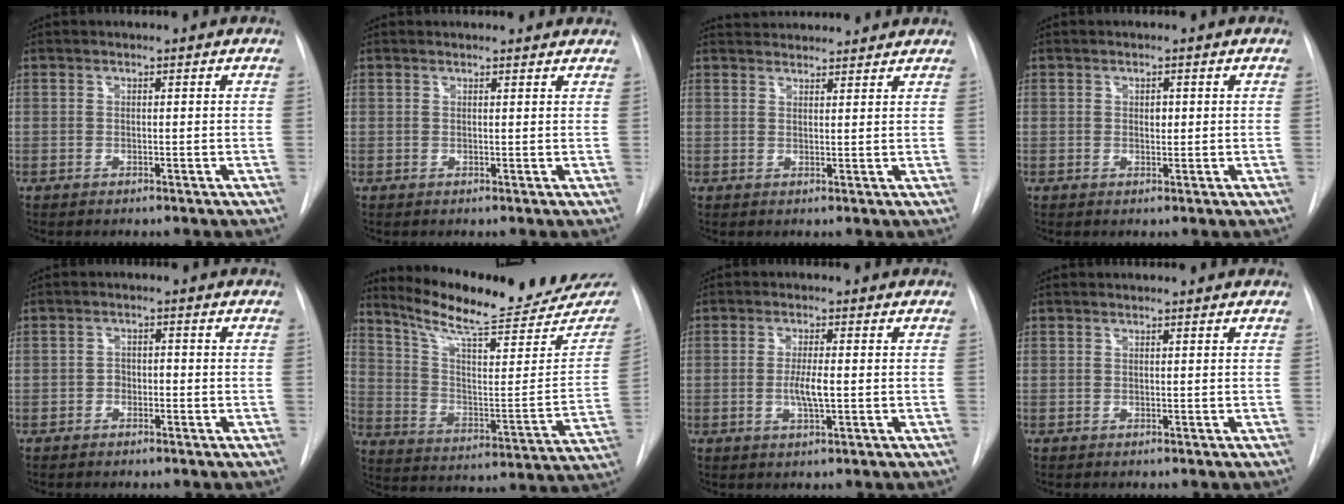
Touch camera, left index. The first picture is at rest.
{"total": 4.1, "force": [3.9, 0.8, 0.6], "torque": [-0.005, 0.008, 0.033]}
{"total": 7.6, "force": [7.4, 1.2, 1.5], "torque": [-0.022, 0.028, 0.097]}
{"total": 1.1, "force": [-0.2, 0.7, 0.8], "torque": [-0.009, -0.003, -0.002]}
{"total": 1.7, "force": [-1.2, 1.1, 0.7], "torque": [-0.003, 0.004, -0.019]}
{"total": 23.4, "force": [20.5, 3.6, 10.7], "torque": [-0.167, -0.065, 0.286]}
{"total": 3.6, "force": [-0.8, 0.4, 3.5], "torque": [-0.069, -0.008, -0.013]}
{"total": 0.6, "force": [0.6, 0.0, 0.0], "torque": [-0.006, 0.007, 0.008]}